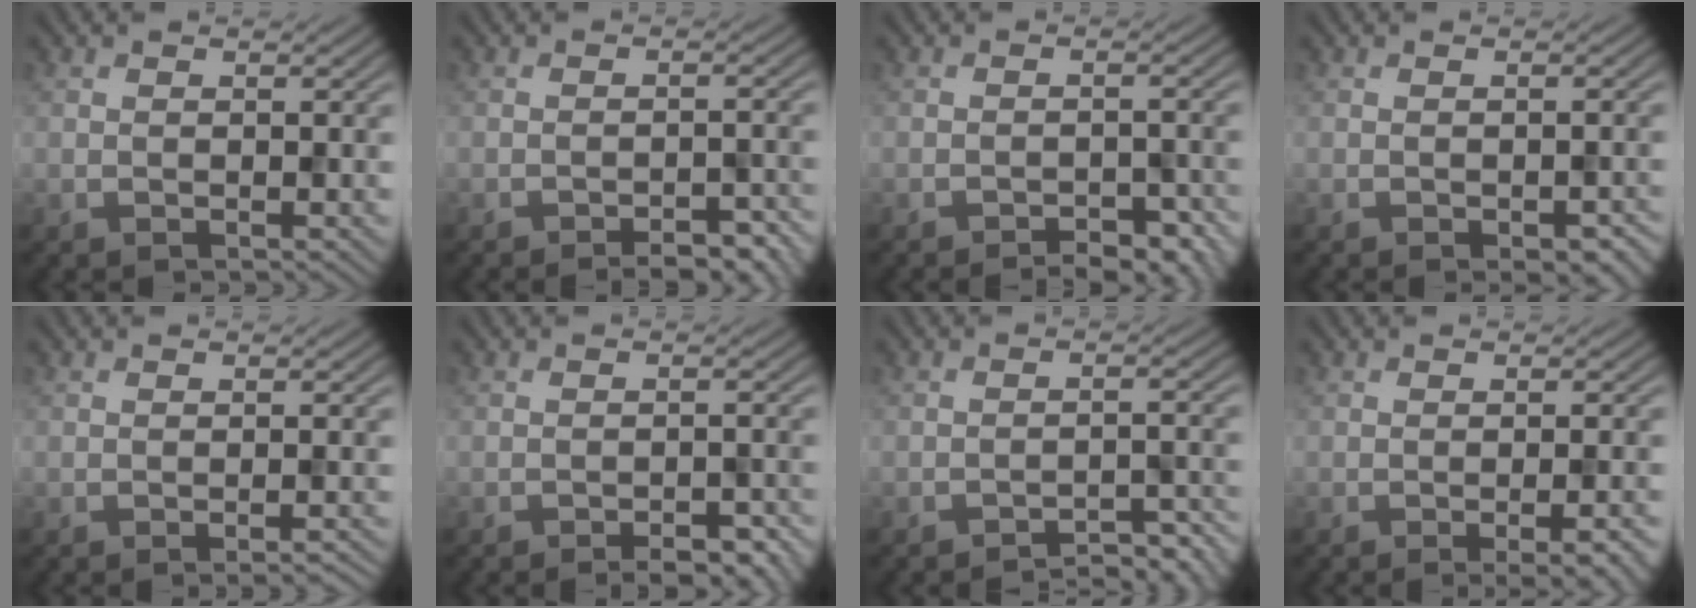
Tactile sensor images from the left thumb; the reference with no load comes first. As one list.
[{"total": 3.8, "force": [-3.1, 0.9, 2.1], "torque": [-0.035, 0.006, -0.039]}, {"total": 4.2, "force": [-3.4, 1.2, 2.2], "torque": [-0.038, 0.006, -0.043]}, {"total": 2.9, "force": [-1.8, 1.1, 2.1], "torque": [-0.027, -0.007, -0.013]}, {"total": 1.2, "force": [-0.7, 0.1, 1.0], "torque": [-0.009, 0.003, -0.012]}, {"total": 3.8, "force": [-2.9, 1.0, 2.3], "torque": [-0.035, 0.004, -0.035]}, {"total": 4.7, "force": [-4.2, 0.6, 2.0], "torque": [-0.030, 0.010, -0.055]}, {"total": 5.1, "force": [-2.5, 1.3, 4.3], "torque": [-0.047, 0.000, -0.027]}]